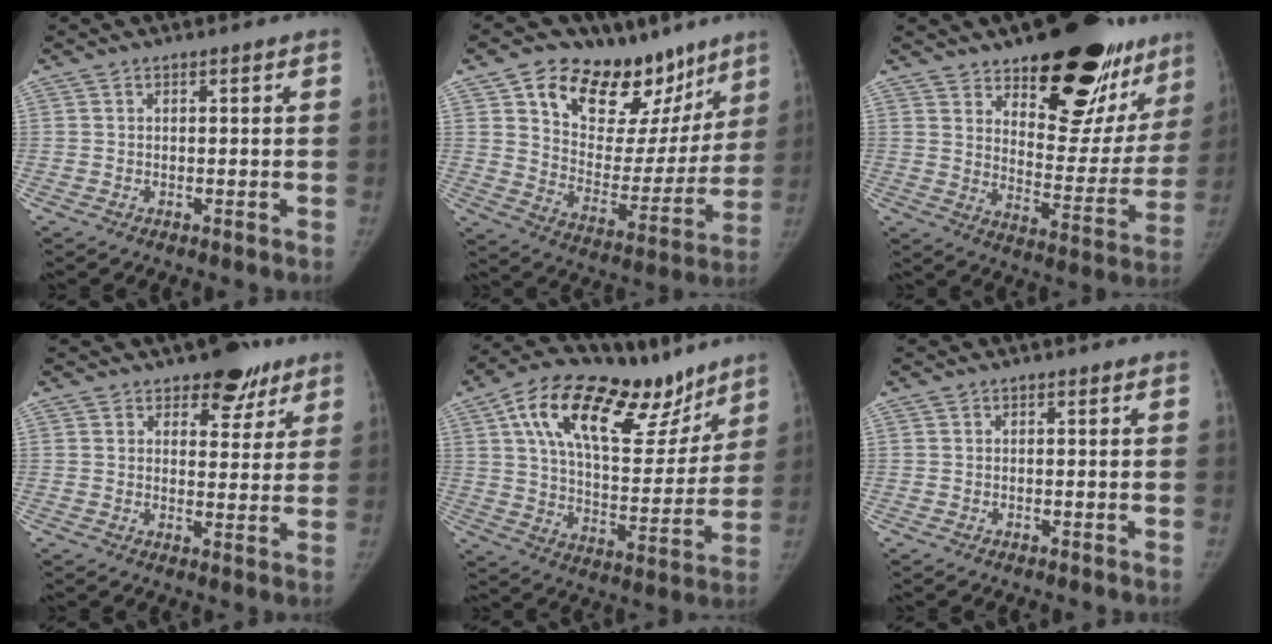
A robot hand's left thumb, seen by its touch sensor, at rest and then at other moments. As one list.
[{"total": 25.6, "force": [15.7, 14.4, 14.1], "torque": [-0.150, -0.055, 0.247]}, {"total": 25.7, "force": [17.1, 11.3, 15.6], "torque": [-0.162, -0.100, 0.244]}, {"total": 7.2, "force": [5.0, 4.3, 3.0], "torque": [0.006, -0.024, 0.068]}, {"total": 27.5, "force": [16.0, 12.4, 18.6], "torque": [-0.246, -0.023, 0.258]}, {"total": 0.0}]